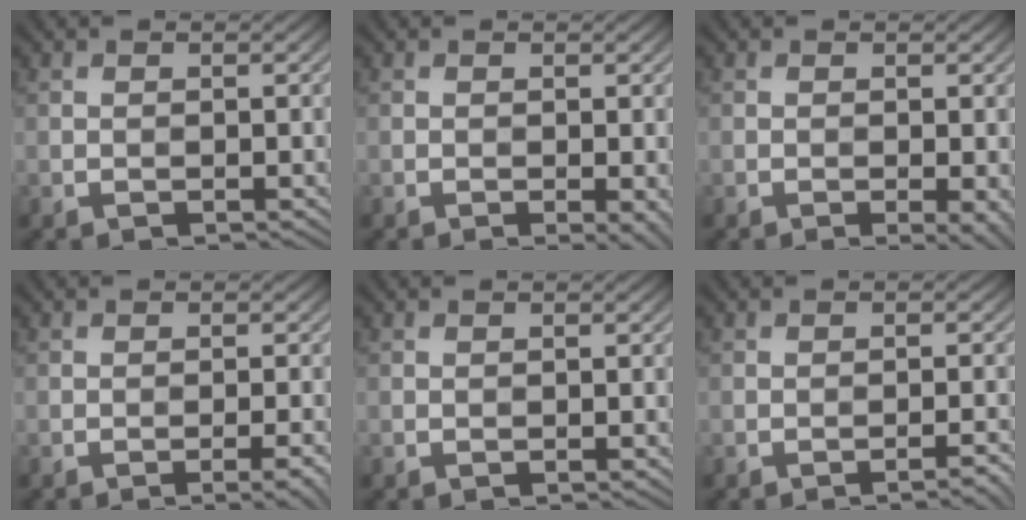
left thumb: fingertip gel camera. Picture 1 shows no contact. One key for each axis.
{"total": 1.7, "fx": -0.5, "fy": 0.4, "fz": 1.6, "tx": -0.022, "ty": -0.006, "tz": -0.007}
{"total": 2.1, "fx": -0.6, "fy": 0.4, "fz": 2.0, "tx": -0.029, "ty": -0.005, "tz": -0.008}
{"total": 3.0, "fx": -1.5, "fy": 0.6, "fz": 2.5, "tx": -0.030, "ty": 0.008, "tz": -0.023}
{"total": 0.0}
{"total": 1.8, "fx": -1.3, "fy": 0.2, "fz": 1.3, "tx": -0.013, "ty": 0.007, "tz": -0.022}